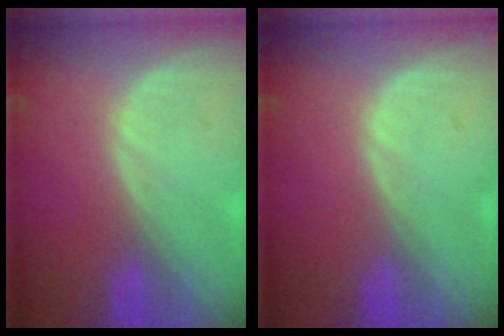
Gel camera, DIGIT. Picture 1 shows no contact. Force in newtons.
{"total": 0.0}